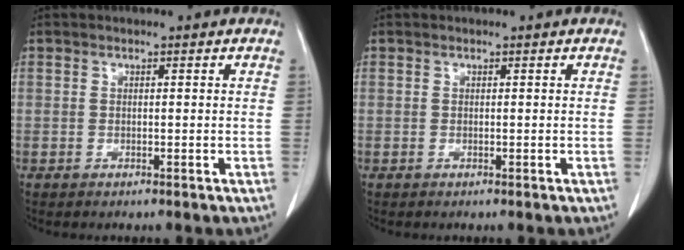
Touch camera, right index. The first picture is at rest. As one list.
[{"total": 0.0}]